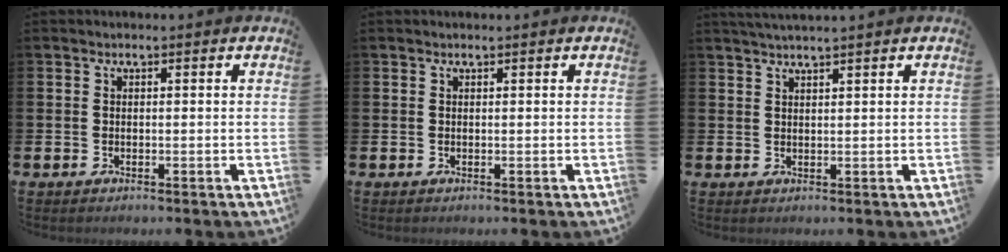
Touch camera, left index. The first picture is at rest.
{"total": 0.0}
{"total": 1.7, "force": [1.7, -0.3, 0.3], "torque": [-0.013, -0.001, 0.033]}